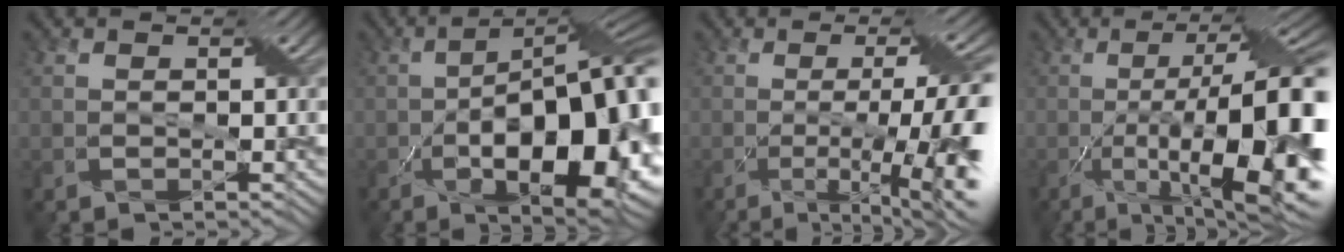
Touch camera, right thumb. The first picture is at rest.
{"total": 18.4, "force": [-4.7, 7.5, 16.2], "torque": [-0.235, -0.018, -0.064]}
{"total": 13.1, "force": [-3.3, 3.2, 12.3], "torque": [-0.168, 0.001, -0.048]}
{"total": 19.2, "force": [-4.2, 6.0, 17.7], "torque": [-0.252, -0.007, -0.061]}